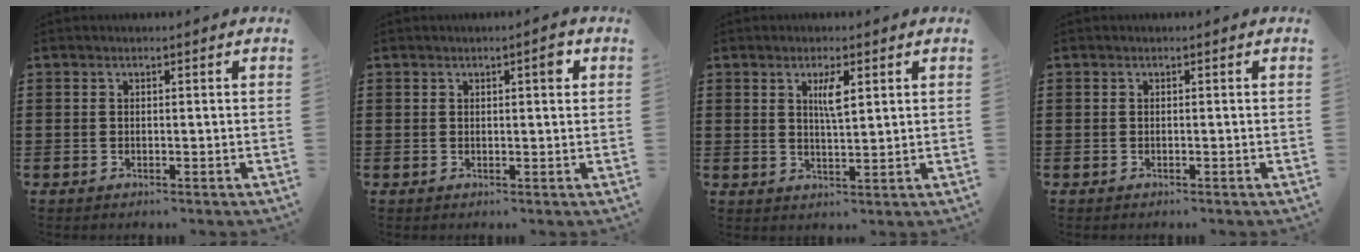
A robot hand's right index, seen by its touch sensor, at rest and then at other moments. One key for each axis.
{"total": 2.2, "fx": 0.9, "fy": 0.5, "fz": 1.9, "tx": -0.021, "ty": 0.000, "tz": 0.009}
{"total": 3.3, "fx": 1.3, "fy": 0.8, "fz": 3.0, "tx": -0.054, "ty": 0.002, "tz": 0.018}
{"total": 0.0}